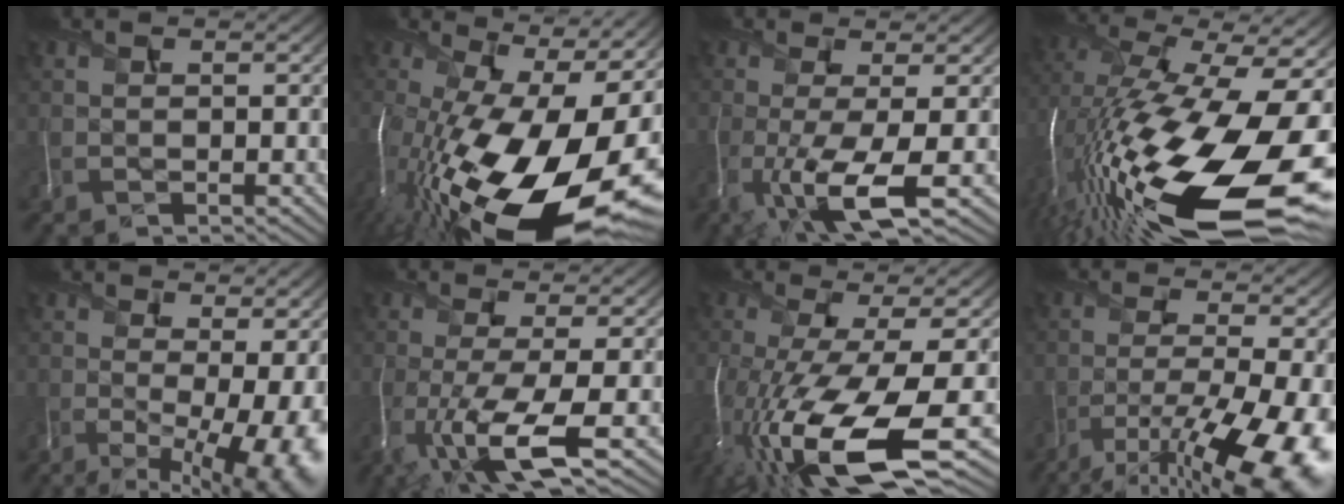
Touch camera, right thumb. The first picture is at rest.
{"total": 21.1, "force": [-6.2, 9.7, 17.7], "torque": [-0.312, -0.046, -0.095]}
{"total": 8.7, "force": [-3.1, 2.1, 7.9], "torque": [-0.134, -0.011, -0.047]}
{"total": 20.4, "force": [-5.2, 8.4, 17.9], "torque": [-0.359, -0.049, -0.083]}
{"total": 14.9, "force": [-3.3, 5.9, 13.3], "torque": [-0.157, -0.029, -0.022]}
{"total": 10.3, "force": [-3.9, 2.4, 9.2], "torque": [-0.154, -0.011, -0.064]}
{"total": 18.1, "force": [-7.1, 5.1, 15.9], "torque": [-0.322, -0.034, -0.113]}
{"total": 15.4, "force": [-8.7, 4.6, 11.8], "torque": [-0.187, -0.032, -0.125]}